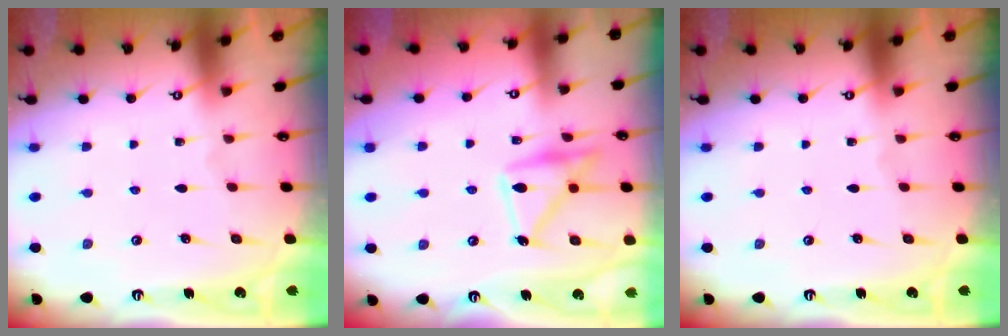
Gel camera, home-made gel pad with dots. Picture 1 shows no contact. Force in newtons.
{"total": 16.6, "press": 16.5, "slide": 1.0}
{"total": 0.0}